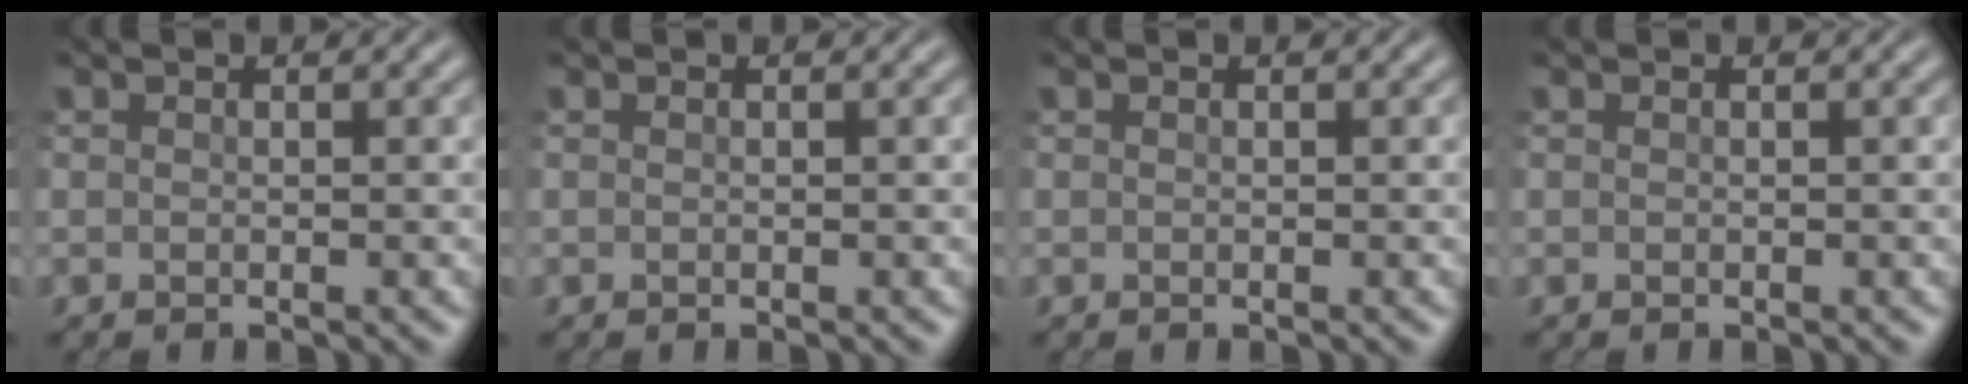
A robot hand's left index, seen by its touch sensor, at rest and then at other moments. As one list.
[{"total": 0.0}, {"total": 0.0}, {"total": 0.0}]